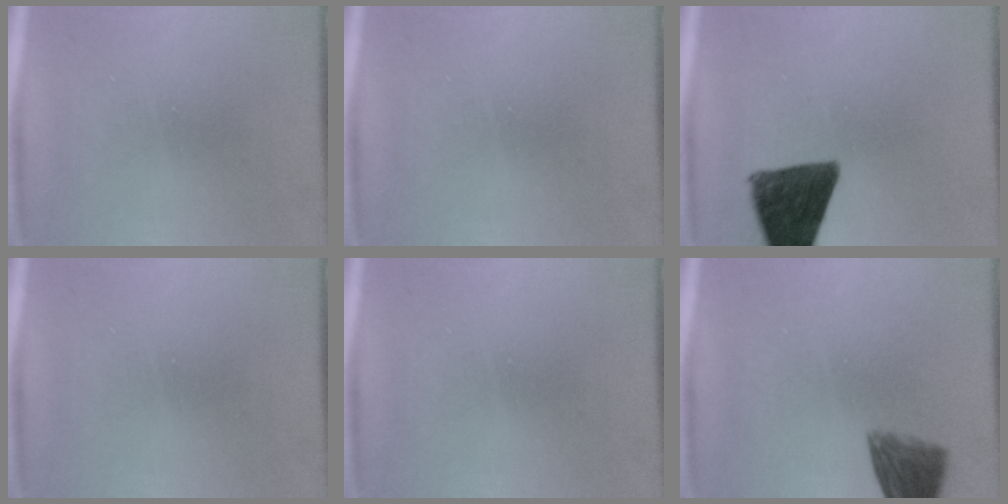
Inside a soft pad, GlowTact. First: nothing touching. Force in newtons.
{"total": 0.0}
{"total": 12.5}
{"total": 0.0}
{"total": 0.0}
{"total": 6.0}